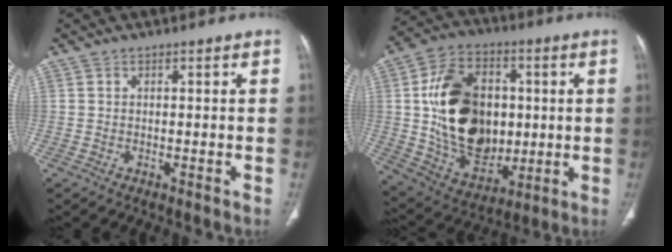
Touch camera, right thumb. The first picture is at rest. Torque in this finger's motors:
{"motor_torque": [2.16, 2.89, 2.00, 0.07, 0.23]}